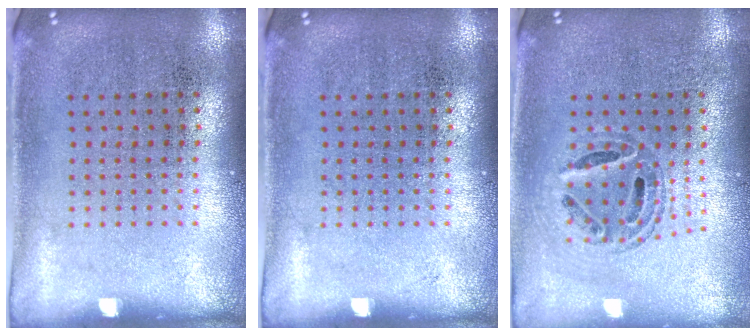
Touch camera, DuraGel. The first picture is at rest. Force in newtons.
{"total": 0.0}
{"total": 0.7, "press": 0.7, "slide": 0.1}